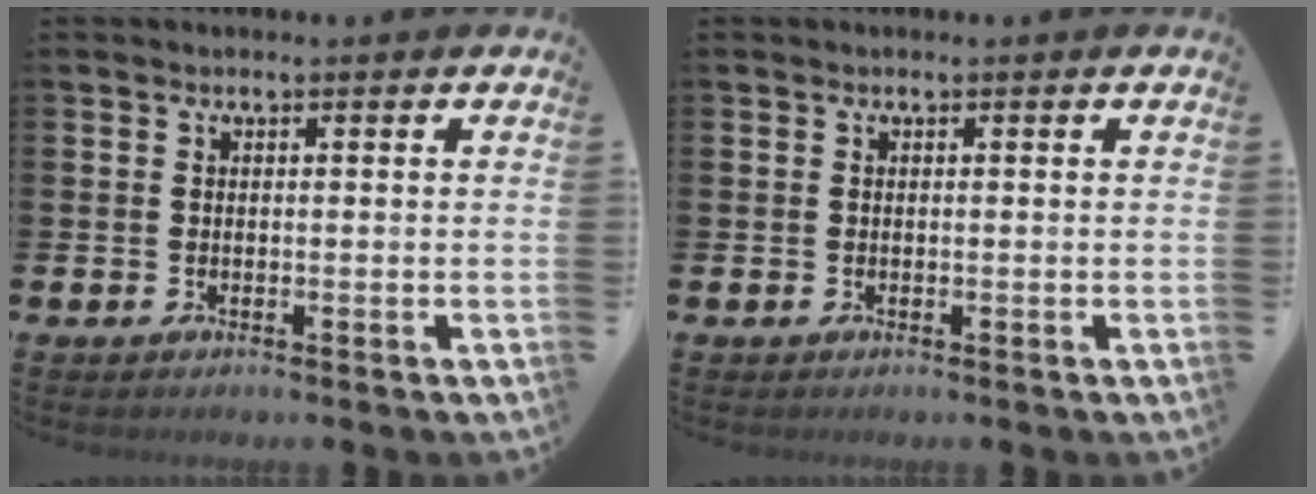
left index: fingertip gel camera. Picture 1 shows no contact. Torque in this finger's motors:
{"motor_torque": [-0.07, 0.14, -0.04, -0.01]}